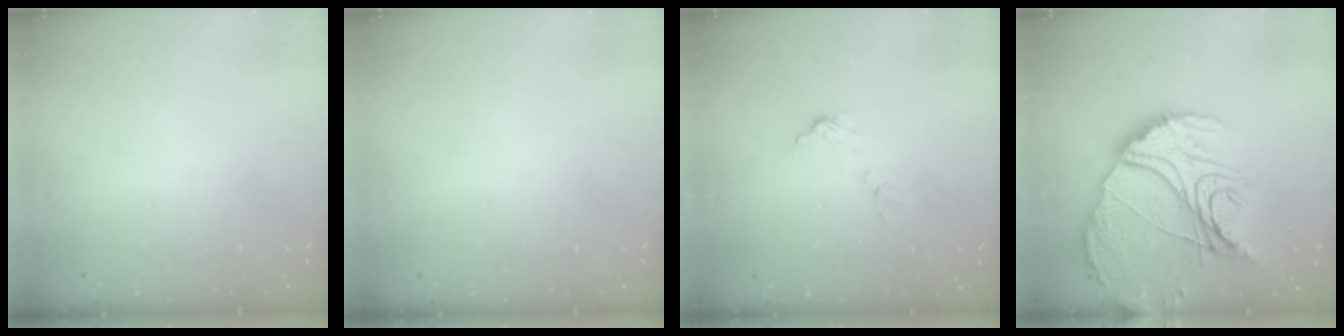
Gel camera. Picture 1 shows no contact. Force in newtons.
{"total": 0.0}
{"total": 6.8, "press": 6.7, "slide": 0.4}
{"total": 22.4, "press": 22.3, "slide": 1.9}